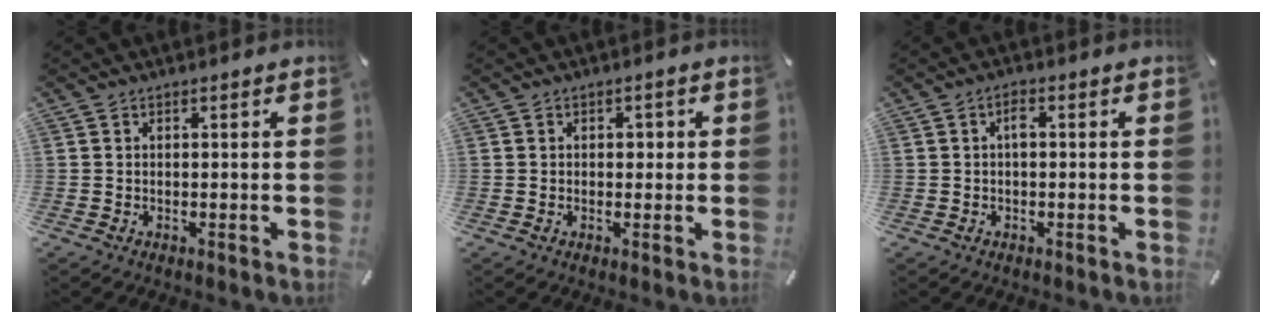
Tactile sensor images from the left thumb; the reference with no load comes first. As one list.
[{"total": 1.5, "force": [0.0, 1.2, 0.9], "torque": [-0.010, 0.003, -0.006]}, {"total": 2.2, "force": [0.1, 0.9, 2.0], "torque": [-0.042, 0.006, -0.001]}]